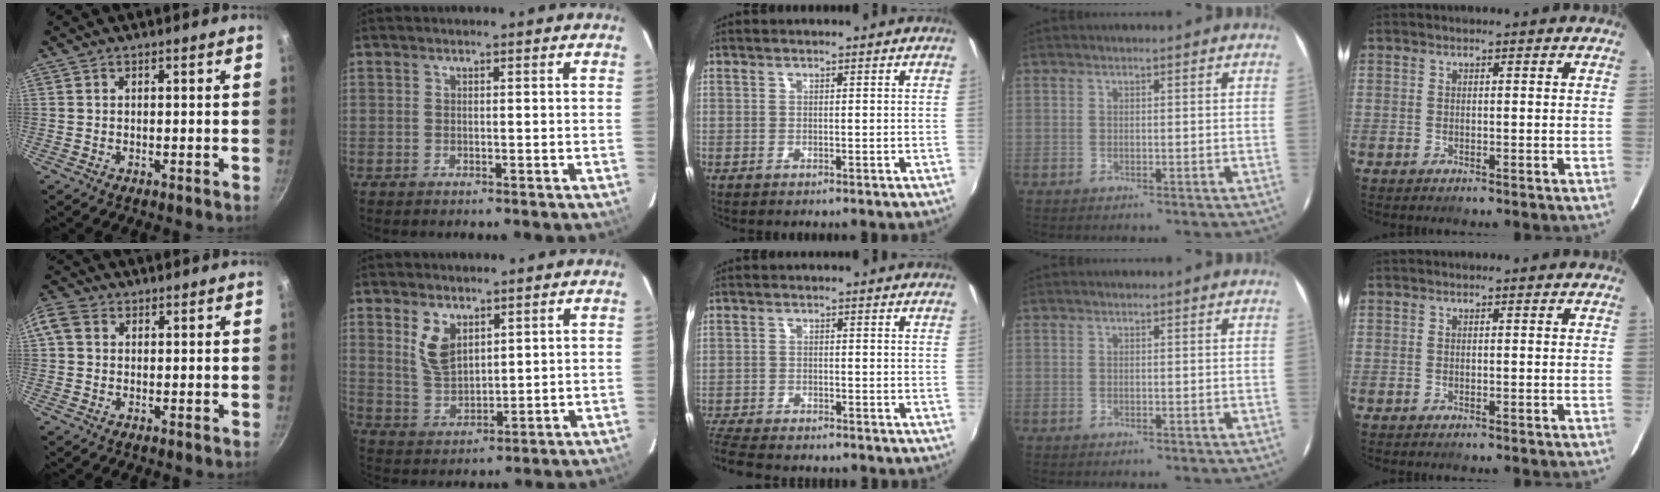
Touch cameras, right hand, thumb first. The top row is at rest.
{"thumb": {"total": 4.8, "force": [1.1, 3.9, 2.7], "torque": [-0.056, 0.012, 0.008]}, "index": {"total": 7.2, "force": [3.5, 4.0, 4.9], "torque": [-0.092, 0.000, 0.077]}, "middle": {"total": 9.4, "force": [-8.4, 2.2, 3.6], "torque": [-0.103, -0.025, -0.147]}}